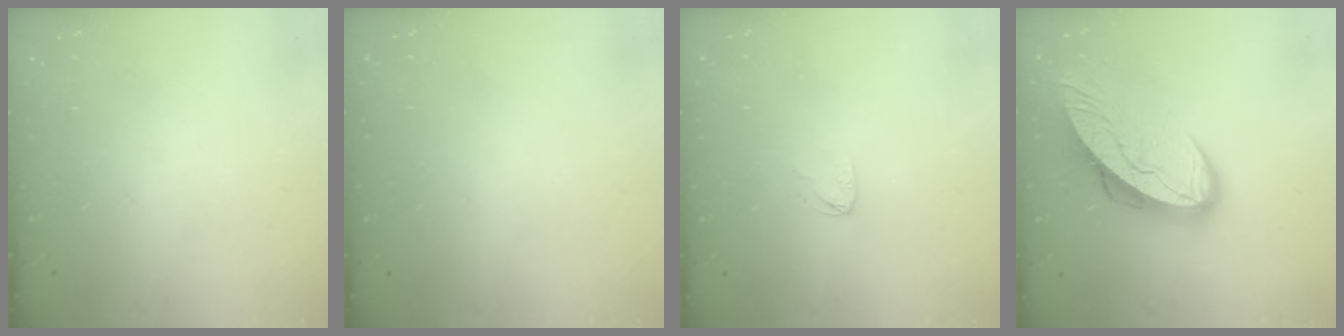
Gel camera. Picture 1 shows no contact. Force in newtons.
{"total": 0.0}
{"total": 3.9, "press": 3.9, "slide": 0.4}
{"total": 12.9, "press": 12.9, "slide": 1.2}